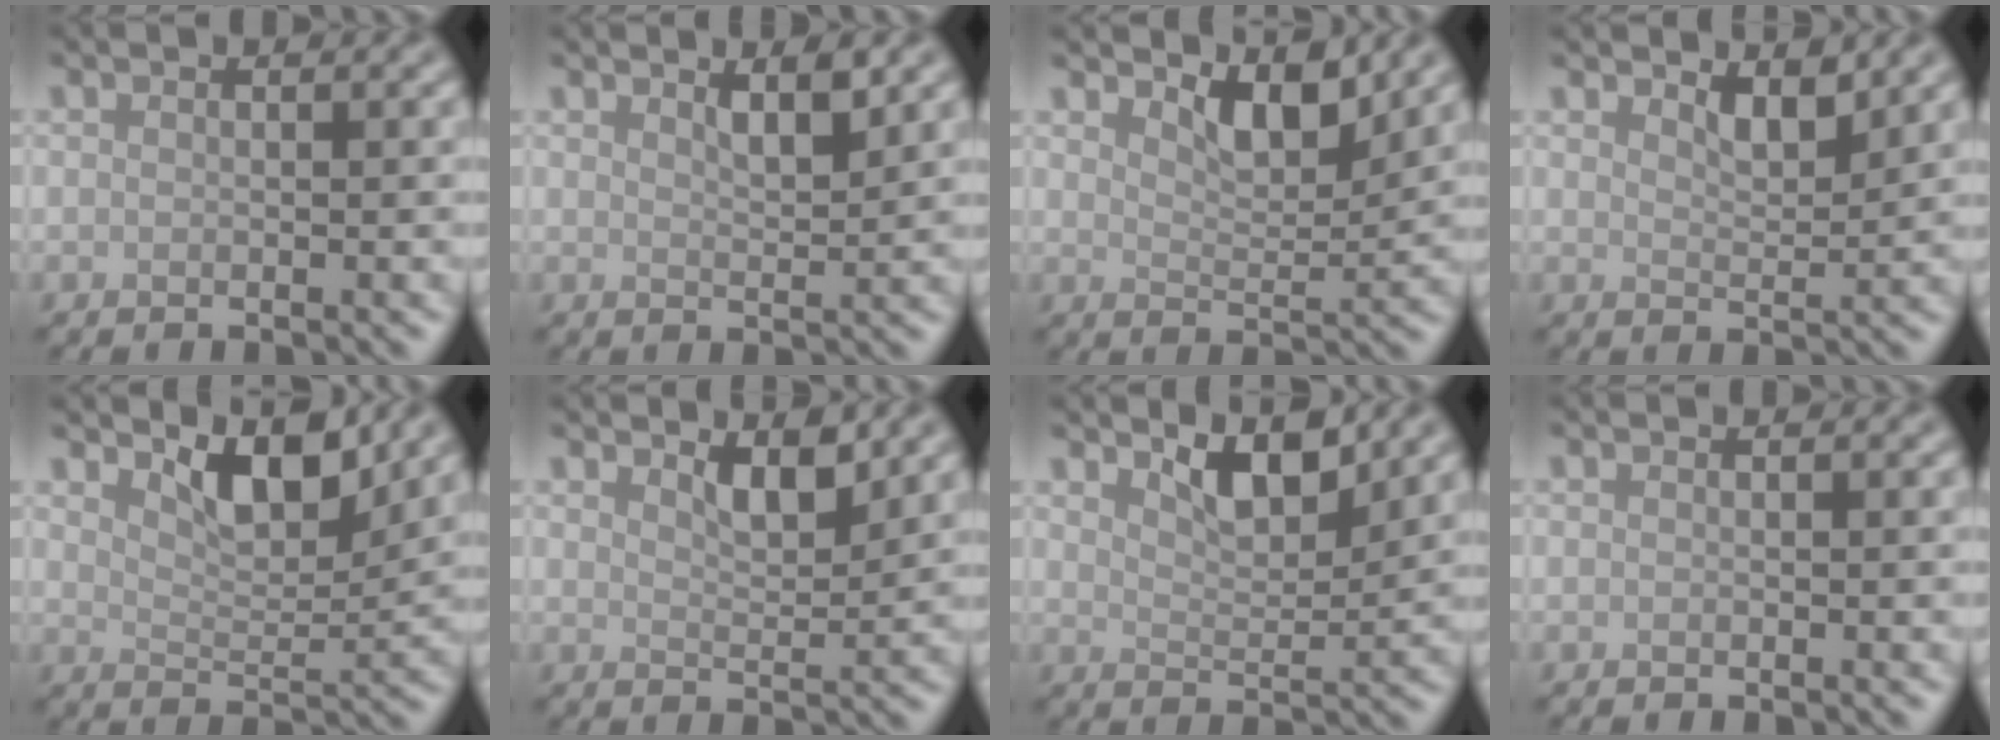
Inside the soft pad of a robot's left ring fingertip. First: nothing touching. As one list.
[{"total": 2.1, "force": [1.6, 0.4, 1.4], "torque": [-0.019, -0.002, 0.026]}, {"total": 3.7, "force": [2.7, 1.2, 2.2], "torque": [-0.044, -0.009, 0.042]}, {"total": 2.3, "force": [1.9, 0.5, 1.2], "torque": [-0.022, -0.007, 0.029]}, {"total": 4.7, "force": [3.3, 1.6, 3.0], "torque": [-0.057, -0.008, 0.051]}, {"total": 2.6, "force": [1.8, 0.7, 1.7], "torque": [-0.031, -0.007, 0.030]}, {"total": 3.9, "force": [2.8, 1.2, 2.4], "torque": [-0.047, -0.007, 0.045]}, {"total": 0.0}]